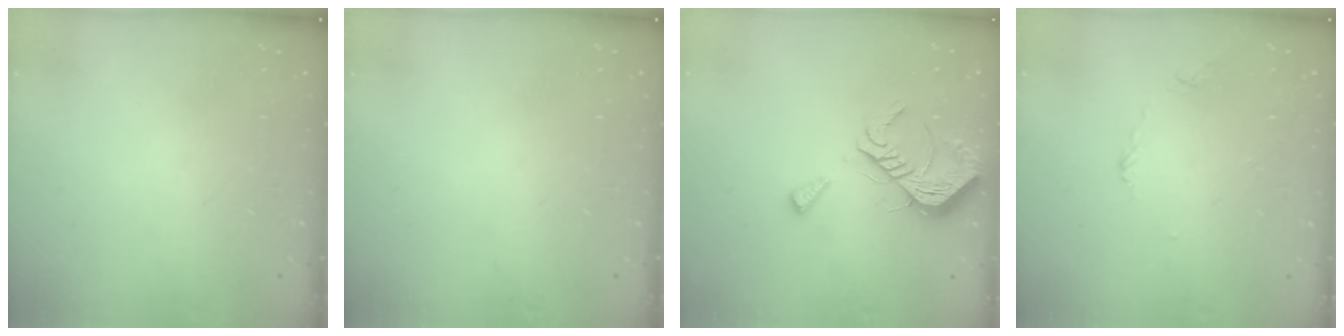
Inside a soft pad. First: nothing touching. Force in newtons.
{"total": 0.0}
{"total": 12.2, "press": 12.2, "slide": 0.5}
{"total": 3.0, "press": 3.0, "slide": 0.5}